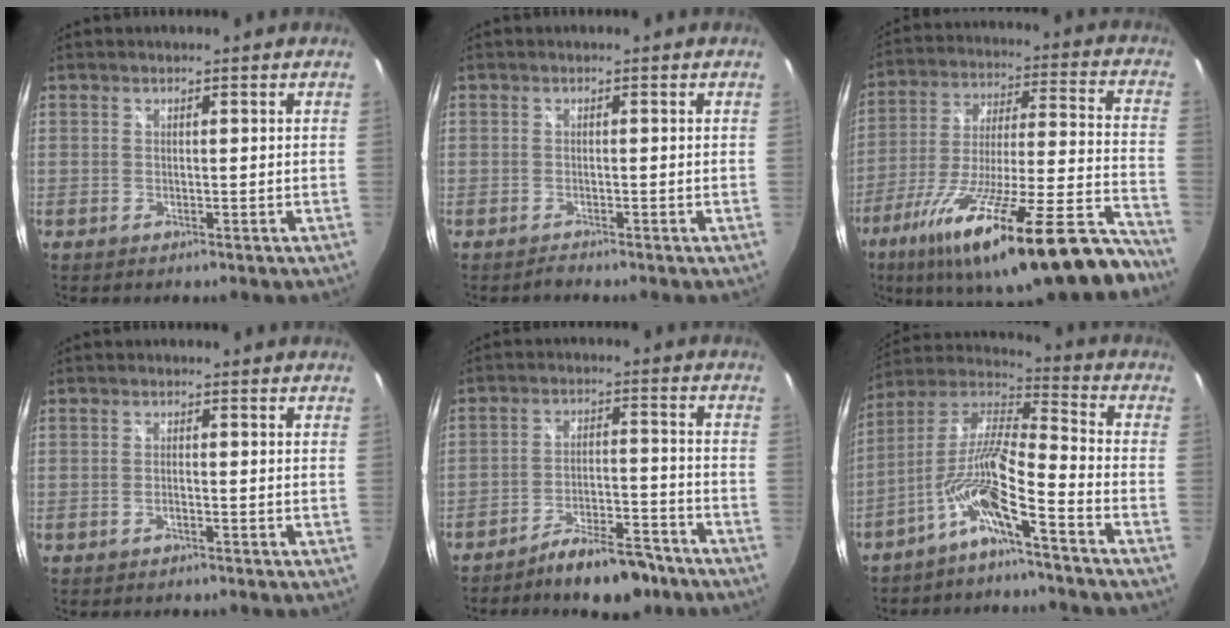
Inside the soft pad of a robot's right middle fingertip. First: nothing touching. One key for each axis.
{"total": 0.8, "fx": -0.8, "fy": 0.0, "fz": 0.1, "tx": -0.001, "ty": -0.005, "tz": -0.018}
{"total": 31.6, "fx": -23.4, "fy": 4.2, "fz": 20.8, "tx": -0.333, "ty": -0.068, "tz": -0.360}
{"total": 1.1, "fx": -0.9, "fy": 0.2, "fz": 0.7, "tx": -0.016, "ty": 0.001, "tz": -0.017}
{"total": 10.0, "fx": -8.1, "fy": 3.2, "fz": 4.9, "tx": -0.088, "ty": 0.016, "tz": -0.120}
{"total": 10.7, "fx": -6.4, "fy": 0.8, "fz": 8.6, "tx": -0.172, "ty": 0.009, "tz": -0.126}